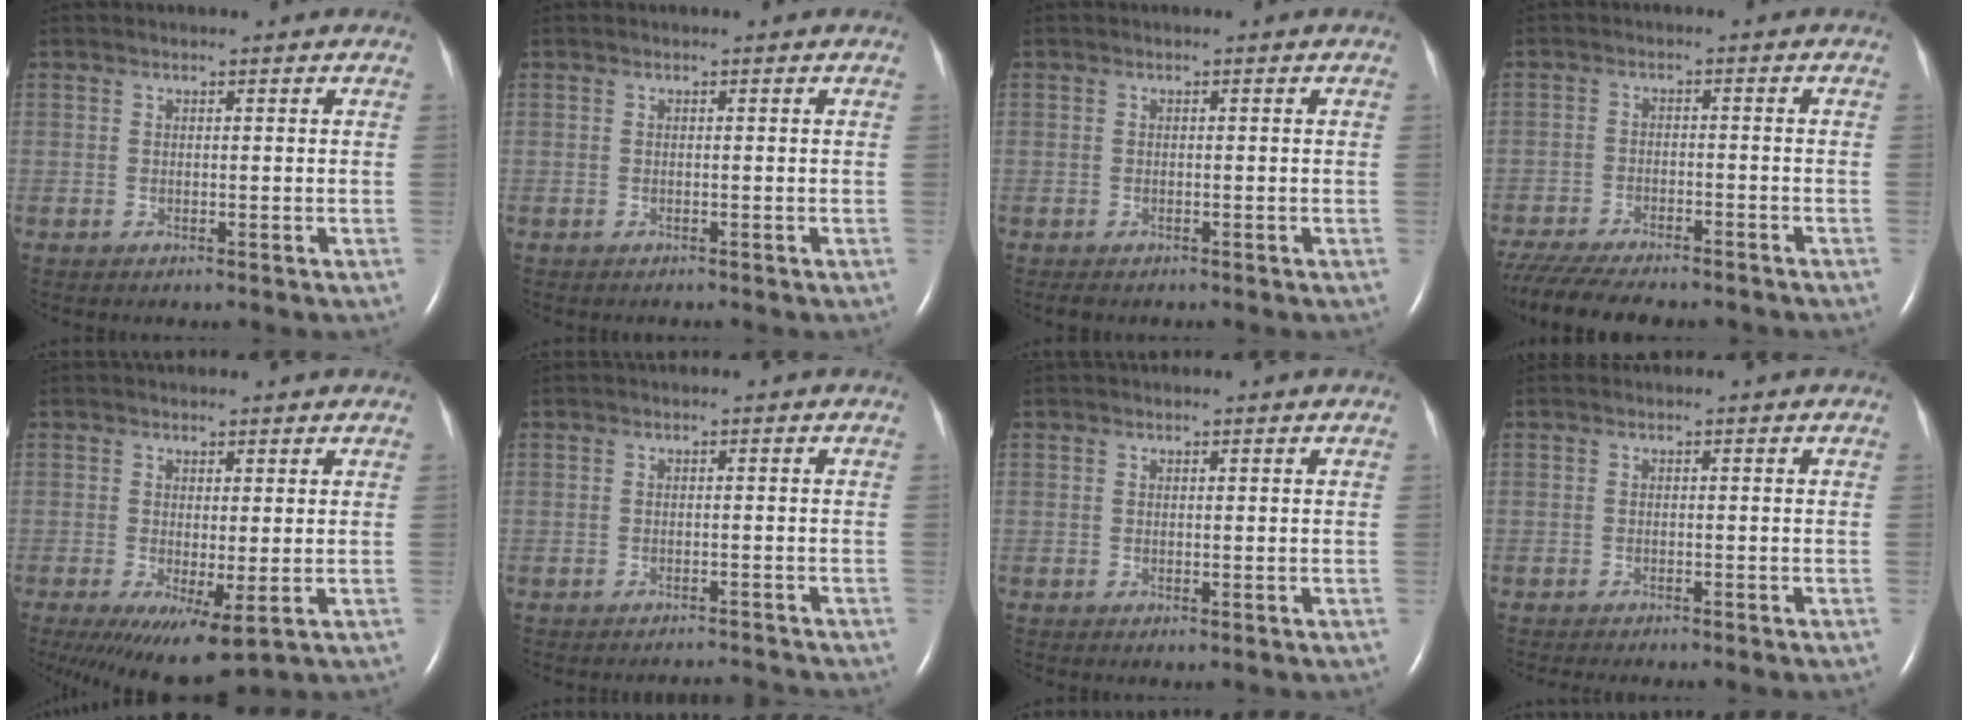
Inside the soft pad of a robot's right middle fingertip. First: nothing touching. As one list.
[{"total": 0.5, "force": [-0.4, 0.0, 0.3], "torque": [-0.007, -0.003, -0.004]}, {"total": 0.7, "force": [-0.6, 0.2, 0.3], "torque": [-0.010, -0.003, -0.009]}, {"total": 16.1, "force": [-13.7, 3.7, 7.5], "torque": [-0.165, -0.029, -0.197]}, {"total": 8.6, "force": [-3.1, 2.3, 7.7], "torque": [-0.123, -0.022, -0.038]}, {"total": 3.6, "force": [-3.6, -0.2, 0.0], "torque": [0.003, -0.009, -0.046]}, {"total": 0.0}, {"total": 3.4, "force": [-2.9, 0.2, 1.7], "torque": [-0.024, -0.005, -0.034]}]